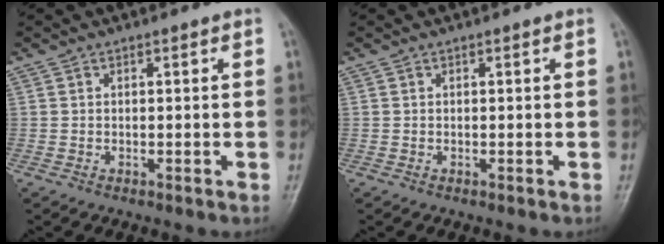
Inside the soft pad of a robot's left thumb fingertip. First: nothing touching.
{"total": 0.0}